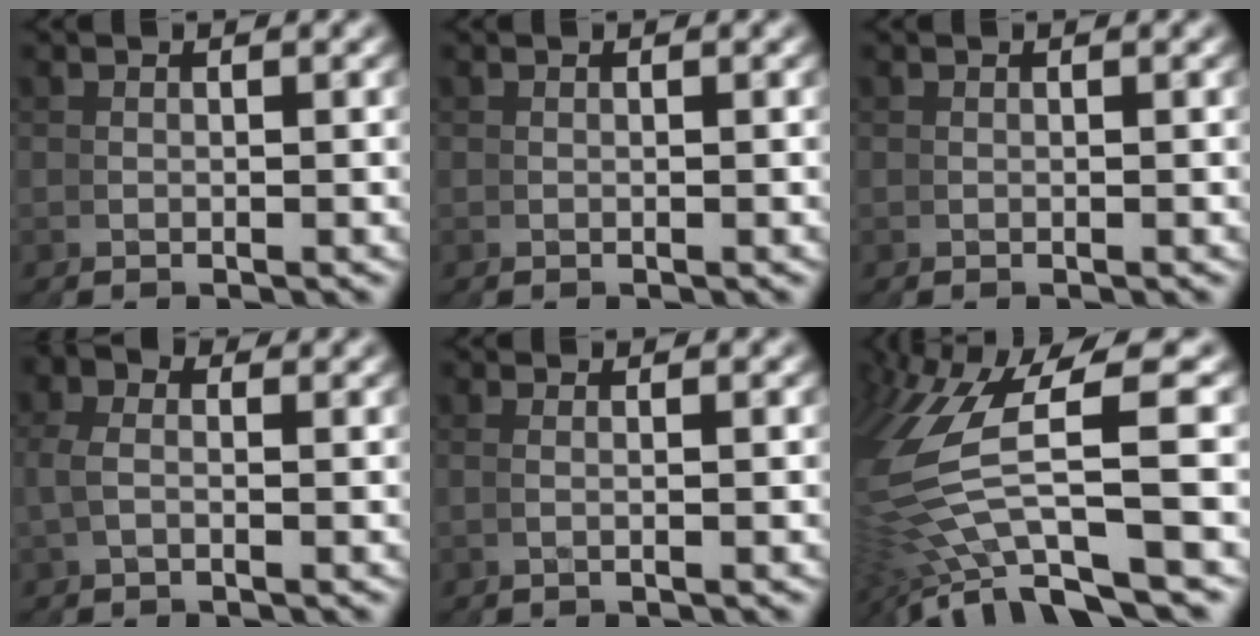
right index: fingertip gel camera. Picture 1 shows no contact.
{"total": 0.0}
{"total": 0.0}
{"total": 1.1, "force": [0.3, 0.9, -0.5], "torque": [-0.016, 0.003, -0.001]}
{"total": 1.5, "force": [0.1, -1.5, 0.2], "torque": [-0.002, 0.009, -0.004]}
{"total": 4.3, "force": [1.2, 2.3, 3.4], "torque": [-0.105, 0.016, 0.007]}